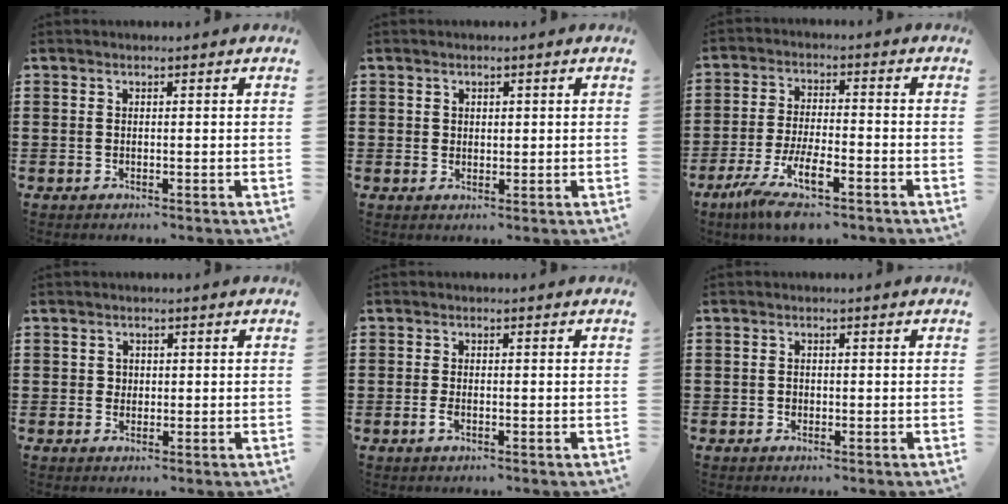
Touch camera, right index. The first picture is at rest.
{"total": 1.3, "force": [0.7, 1.1, 0.2], "torque": [-0.007, 0.007, 0.014]}
{"total": 7.7, "force": [-4.8, 1.8, 5.8], "torque": [-0.127, -0.006, -0.091]}
{"total": 1.3, "force": [0.3, 1.2, 0.3], "torque": [-0.010, 0.008, 0.005]}
{"total": 1.4, "force": [-0.5, 0.6, 1.1], "torque": [-0.030, -0.002, -0.012]}
{"total": 0.7, "force": [-0.3, 0.6, 0.3], "torque": [-0.007, 0.002, -0.006]}